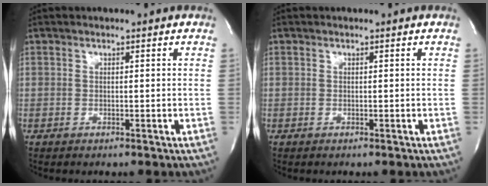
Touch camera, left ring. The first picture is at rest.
{"total": 0.0}